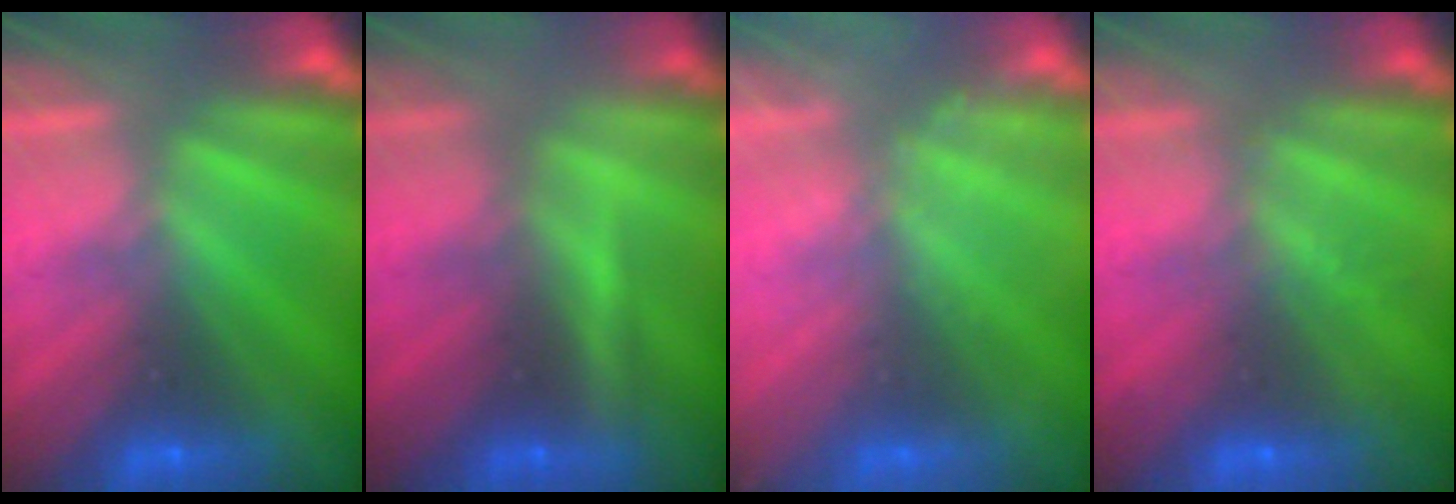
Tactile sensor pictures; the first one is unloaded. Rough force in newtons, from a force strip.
{"total": 2.0}
{"total": 2.4}
{"total": 2.0}